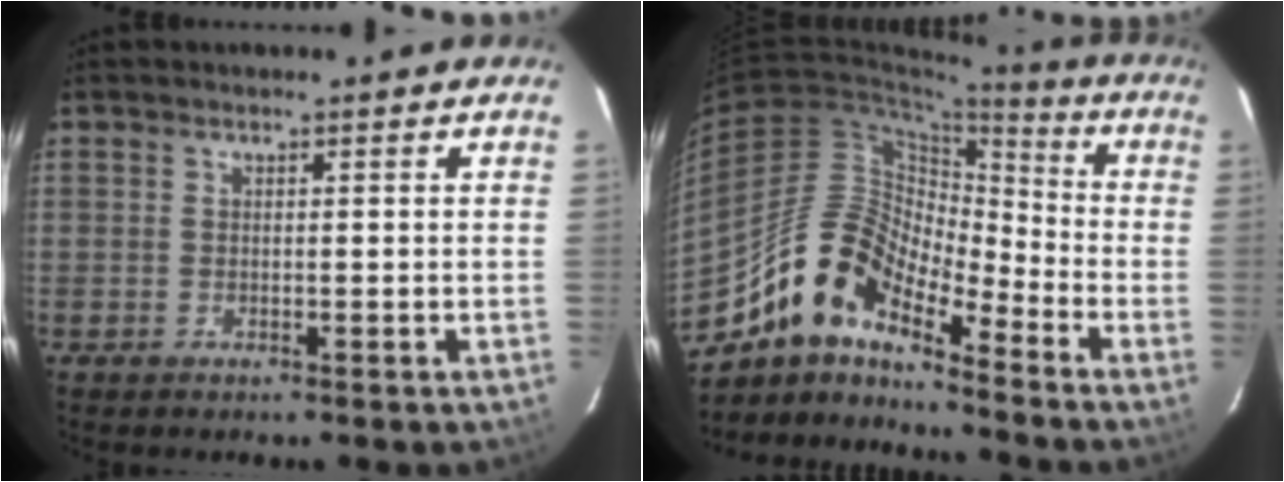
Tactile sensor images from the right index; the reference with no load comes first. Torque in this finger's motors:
{"motor_torque": [1.05, -1.09, 0.92, 0.19]}